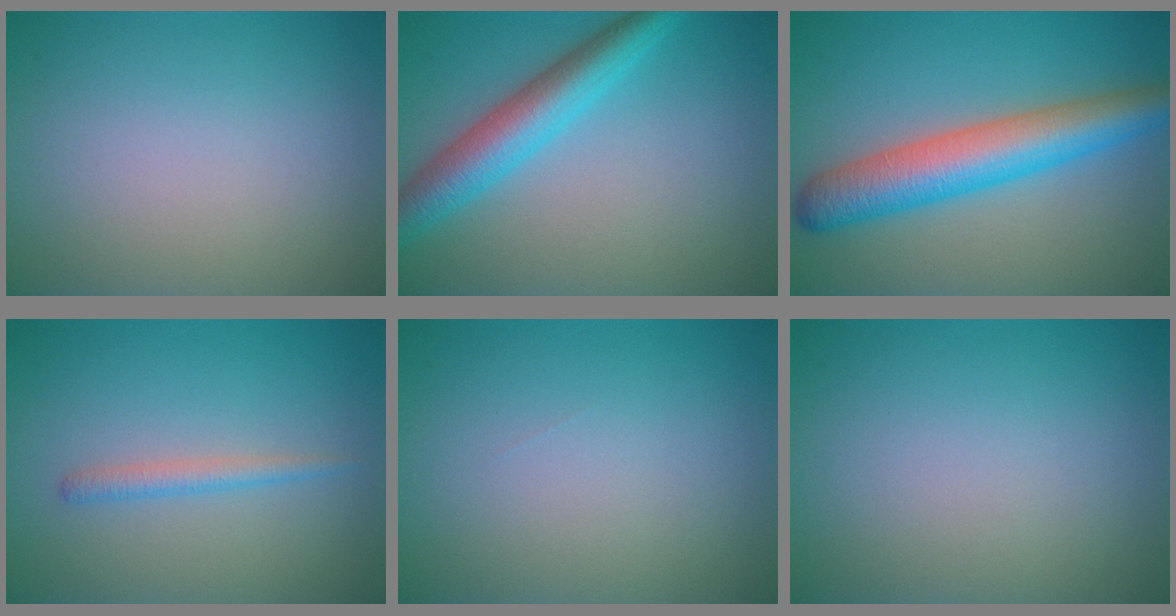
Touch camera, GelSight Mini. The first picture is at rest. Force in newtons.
{"total": 5.5, "press": 5.5, "slide": 0.1}
{"total": 7.3, "press": 7.3, "slide": 0.1}
{"total": 1.5, "press": 1.5, "slide": 0.1}
{"total": 0.0}
{"total": 0.0}